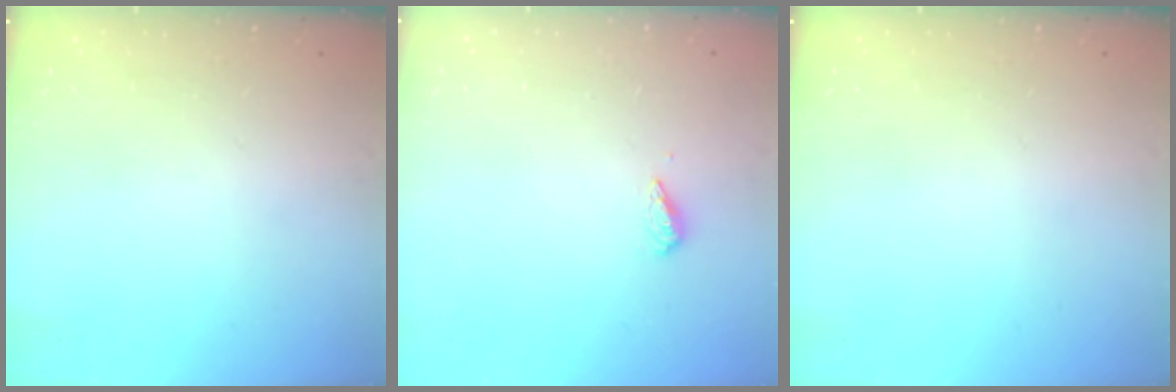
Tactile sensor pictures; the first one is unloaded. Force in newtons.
{"total": 2.9, "press": 2.9, "slide": 0.4}
{"total": 0.0}